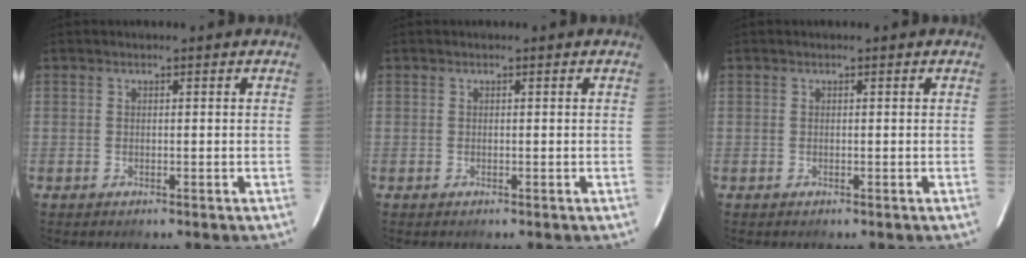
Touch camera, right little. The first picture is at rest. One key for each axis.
{"total": 0.0}
{"total": 0.0}